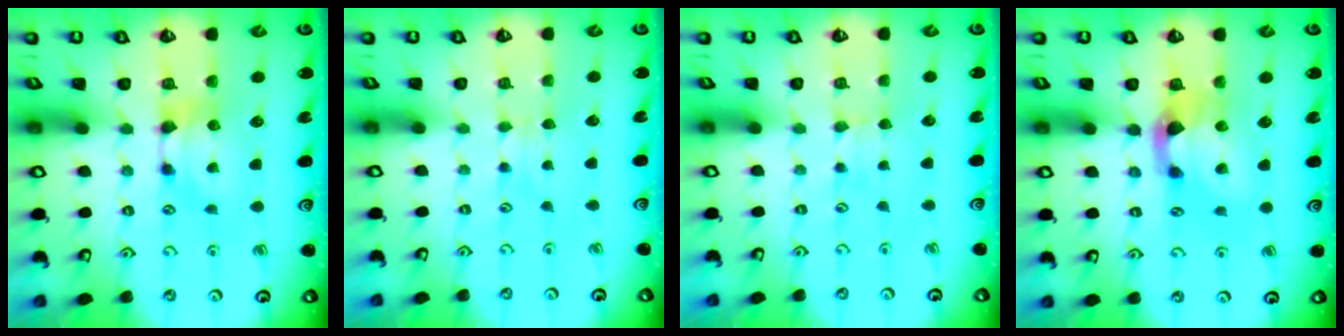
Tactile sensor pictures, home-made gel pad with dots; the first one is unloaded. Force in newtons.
{"total": 2.3, "press": 2.2, "slide": 0.3}
{"total": 2.3, "press": 2.3, "slide": 0.4}
{"total": 2.9, "press": 2.6, "slide": 1.5}